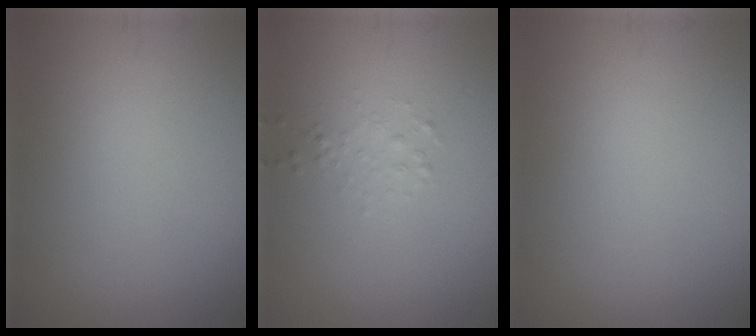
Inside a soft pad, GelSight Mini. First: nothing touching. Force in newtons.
{"total": 0.9, "press": 0.9, "slide": 0.0}
{"total": 0.0}